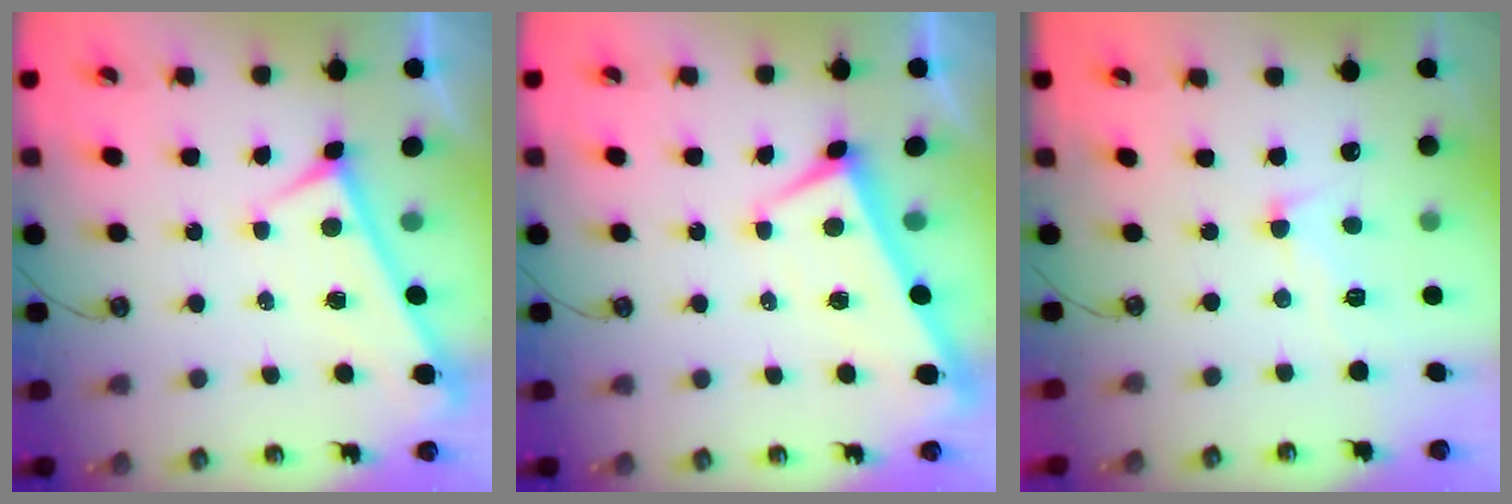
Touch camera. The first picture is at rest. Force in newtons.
{"total": 2.6, "press": 2.5, "slide": 0.6}
{"total": 4.5, "press": 4.4, "slide": 0.9}